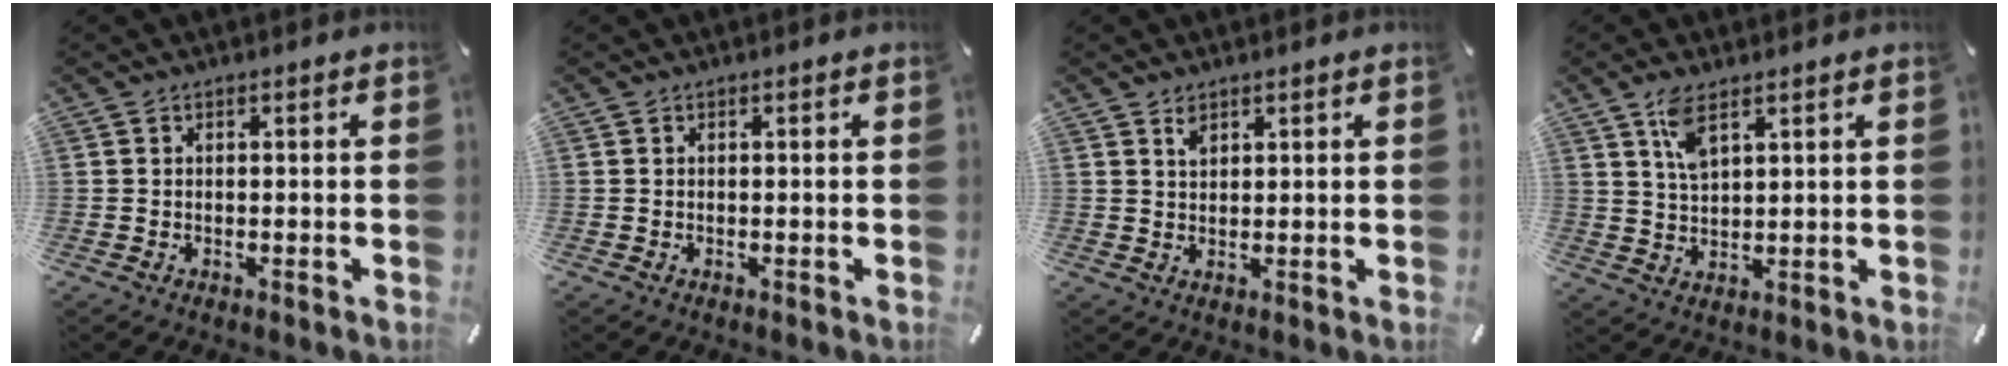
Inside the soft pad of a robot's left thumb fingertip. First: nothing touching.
{"total": 0.0}
{"total": 2.1, "force": [1.6, 1.2, 0.8], "torque": [-0.011, -0.004, 0.029]}
{"total": 5.9, "force": [3.5, 2.3, 4.1], "torque": [-0.091, 0.001, 0.064]}